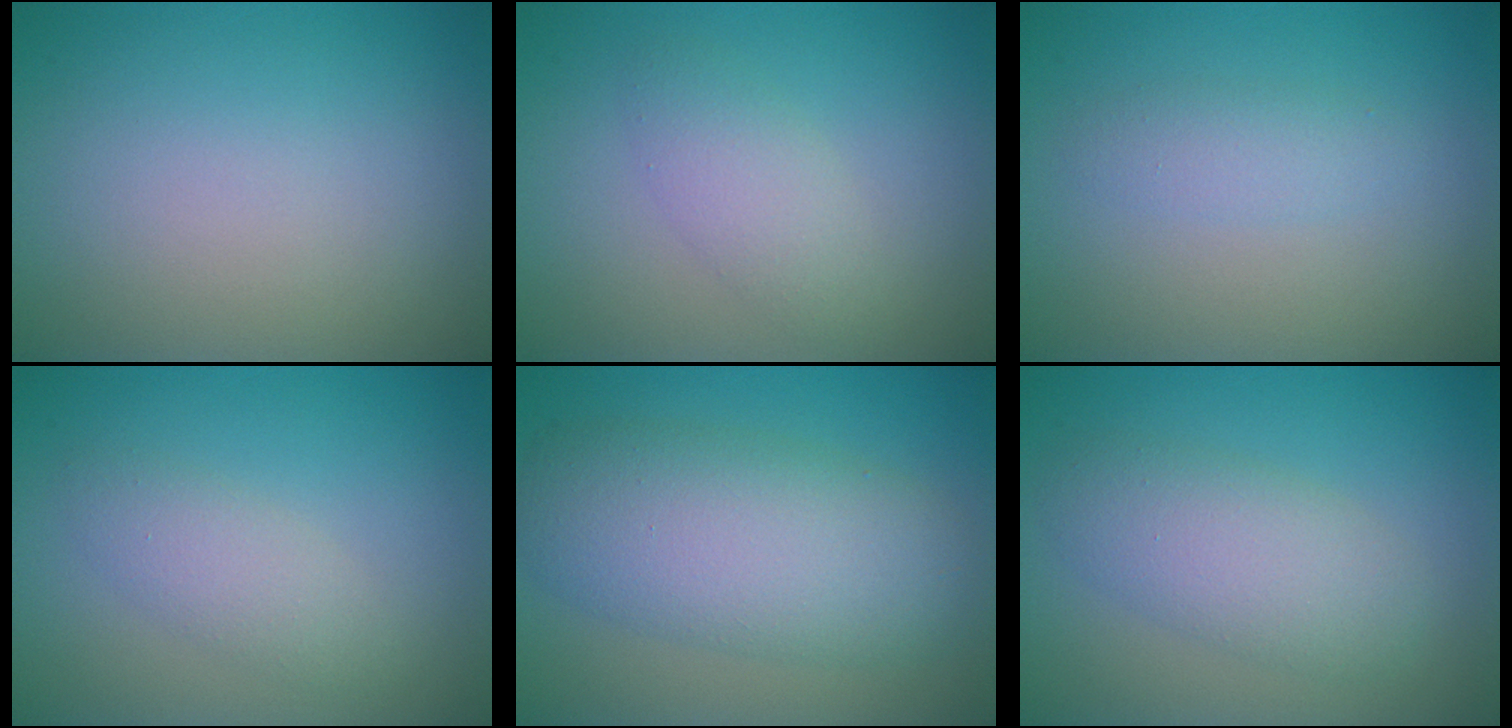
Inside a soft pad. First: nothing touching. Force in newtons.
{"total": 2.5, "press": 2.5, "slide": 0.2}
{"total": 1.6, "press": 1.6, "slide": 0.1}
{"total": 2.2, "press": 2.2, "slide": 0.2}
{"total": 8.1, "press": 8.1, "slide": 0.2}
{"total": 4.3, "press": 4.3, "slide": 0.2}